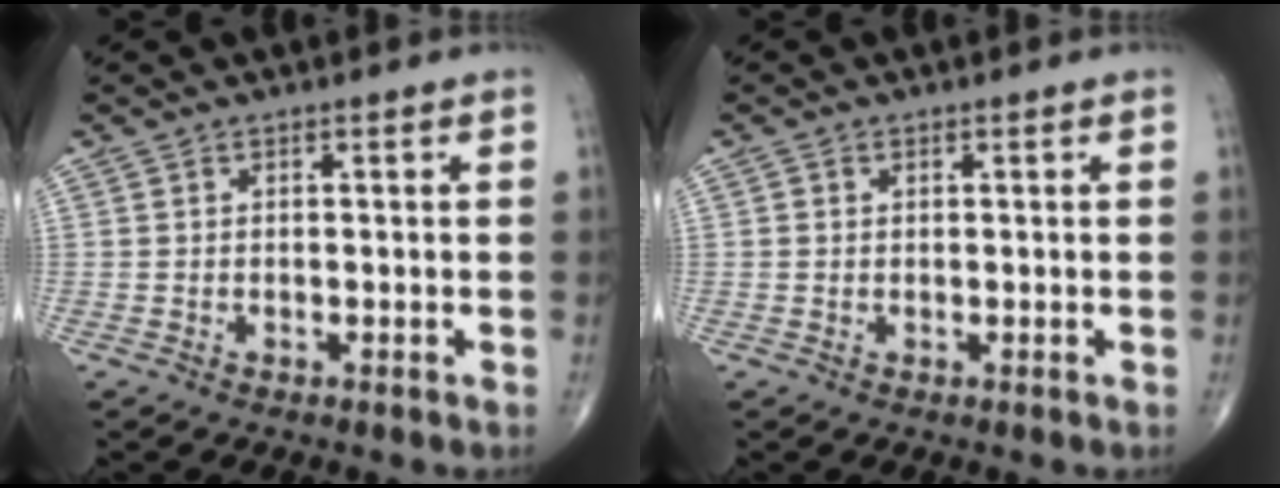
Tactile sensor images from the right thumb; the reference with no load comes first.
{"total": 0.7, "force": [0.2, 0.6, 0.2], "torque": [0.001, 0.000, 0.002]}